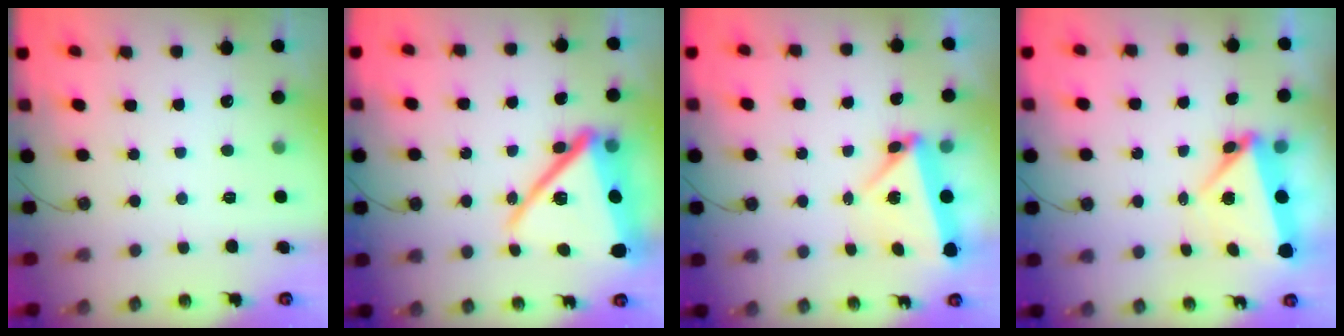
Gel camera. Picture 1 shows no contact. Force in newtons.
{"total": 23.0, "press": 22.9, "slide": 1.8}
{"total": 5.9, "press": 5.2, "slide": 2.6}
{"total": 5.6, "press": 5.6, "slide": 0.2}